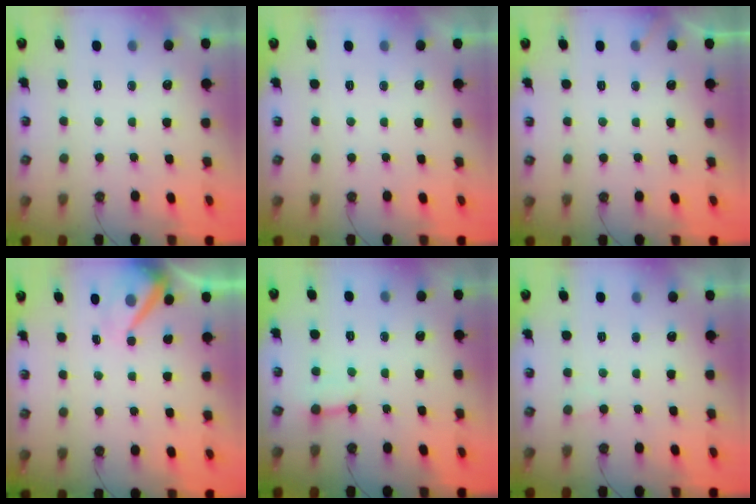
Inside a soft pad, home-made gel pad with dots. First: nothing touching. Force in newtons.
{"total": 0.0}
{"total": 2.4, "press": 2.4, "slide": 0.2}
{"total": 7.4, "press": 7.3, "slide": 1.0}
{"total": 3.3, "press": 3.3, "slide": 0.4}
{"total": 4.9, "press": 4.9, "slide": 0.3}